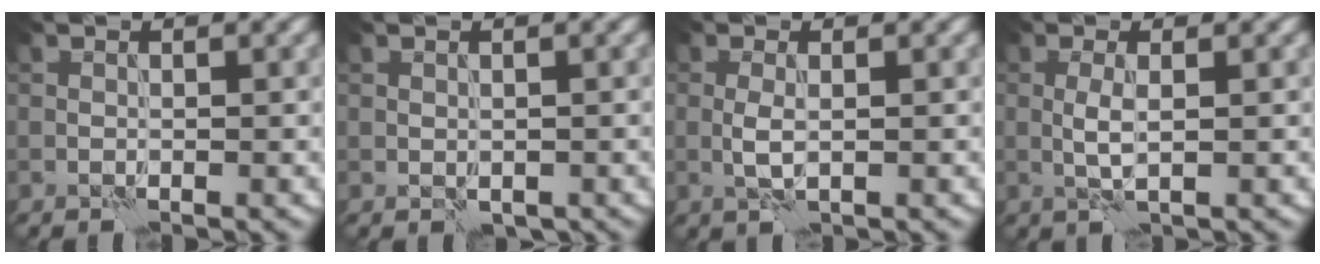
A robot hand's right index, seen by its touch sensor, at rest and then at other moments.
{"total": 1.5, "force": [-0.4, 1.2, 0.8], "torque": [-0.015, -0.009, -0.003]}
{"total": 1.5, "force": [0.1, 0.6, 1.4], "torque": [-0.034, -0.002, -0.001]}
{"total": 1.7, "force": [0.3, 0.4, 1.6], "torque": [-0.038, 0.001, 0.003]}